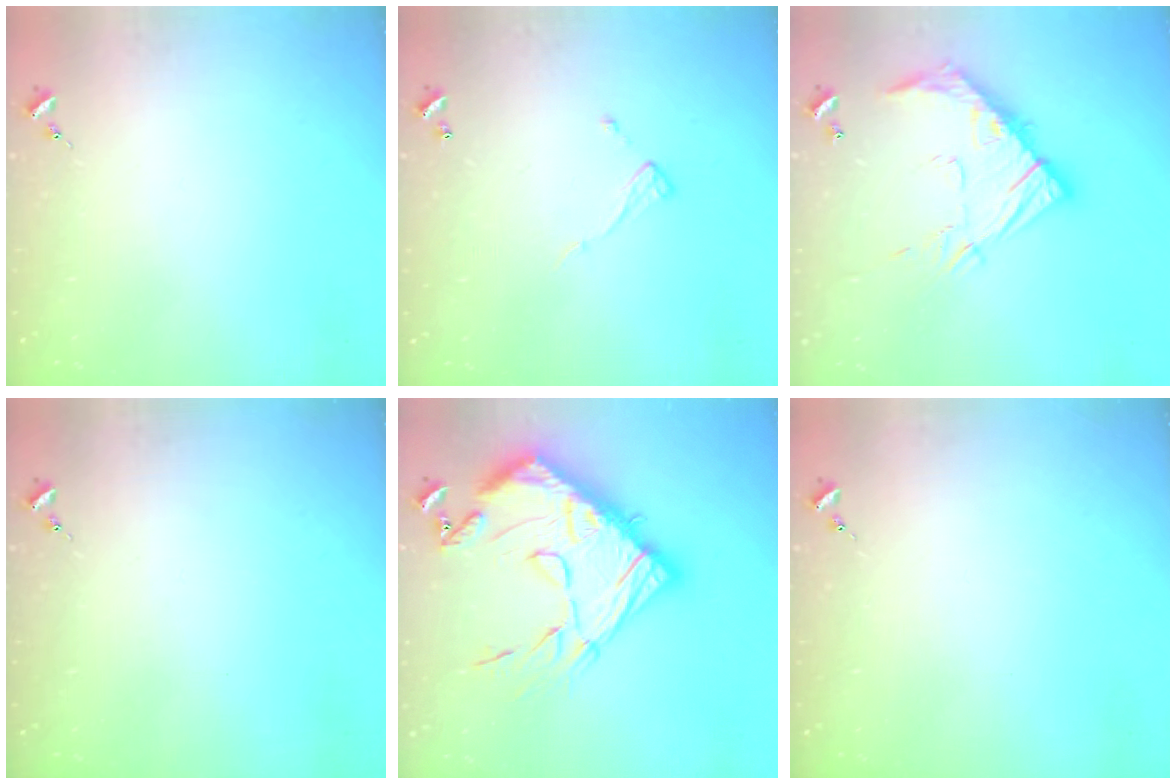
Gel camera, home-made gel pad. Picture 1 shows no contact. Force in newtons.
{"total": 7.0, "press": 7.0, "slide": 0.4}
{"total": 15.0, "press": 15.0, "slide": 1.0}
{"total": 0.0}
{"total": 30.1, "press": 30.0, "slide": 2.9}
{"total": 0.0}